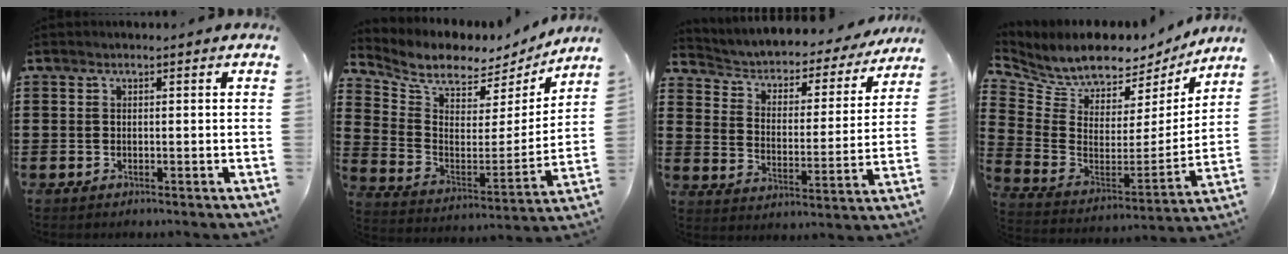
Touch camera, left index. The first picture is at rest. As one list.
[{"total": 6.4, "force": [5.8, 2.5, 1.2], "torque": [-0.056, -0.053, 0.098]}, {"total": 2.7, "force": [2.3, 1.3, 0.7], "torque": [-0.031, -0.020, 0.027]}, {"total": 7.6, "force": [7.2, 2.0, 0.9], "torque": [-0.059, -0.067, 0.125]}]